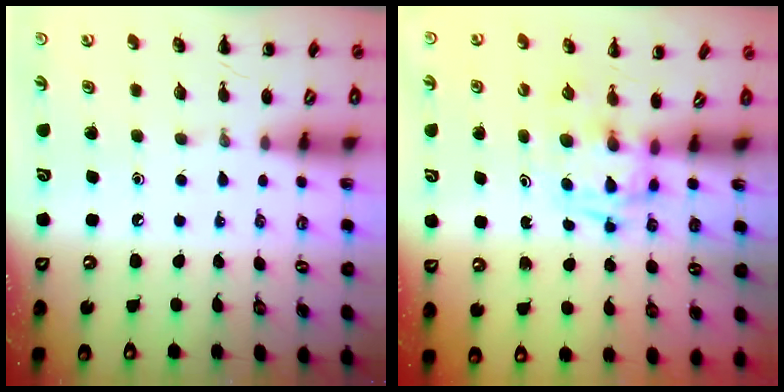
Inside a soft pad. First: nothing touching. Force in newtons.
{"total": 2.9, "press": 2.9, "slide": 0.1}